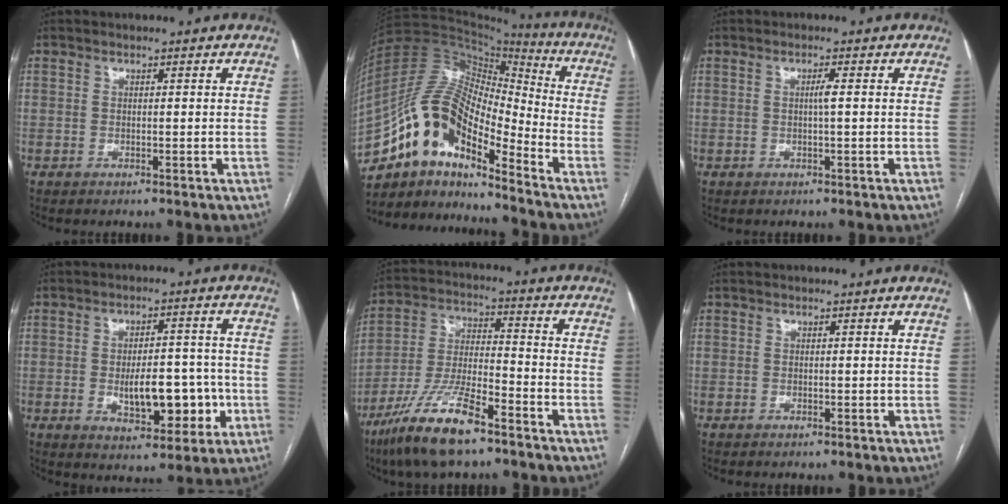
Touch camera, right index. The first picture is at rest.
{"total": 15.6, "force": [-10.8, 4.7, 10.2], "torque": [-0.189, 0.042, -0.192]}
{"total": 1.4, "force": [0.0, -0.2, 1.4], "torque": [-0.025, 0.001, 0.000]}
{"total": 9.9, "force": [-1.9, 4.6, 8.6], "torque": [-0.121, 0.012, -0.017]}
{"total": 13.7, "force": [-9.2, 2.7, 9.8], "torque": [-0.203, -0.018, -0.170]}
{"total": 0.0}